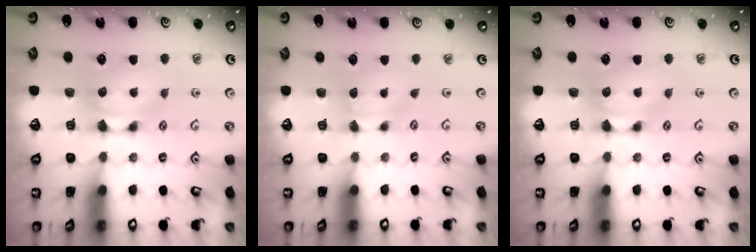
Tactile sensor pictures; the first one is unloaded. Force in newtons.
{"total": 1.2, "press": 1.1, "slide": 0.4}
{"total": 0.0}